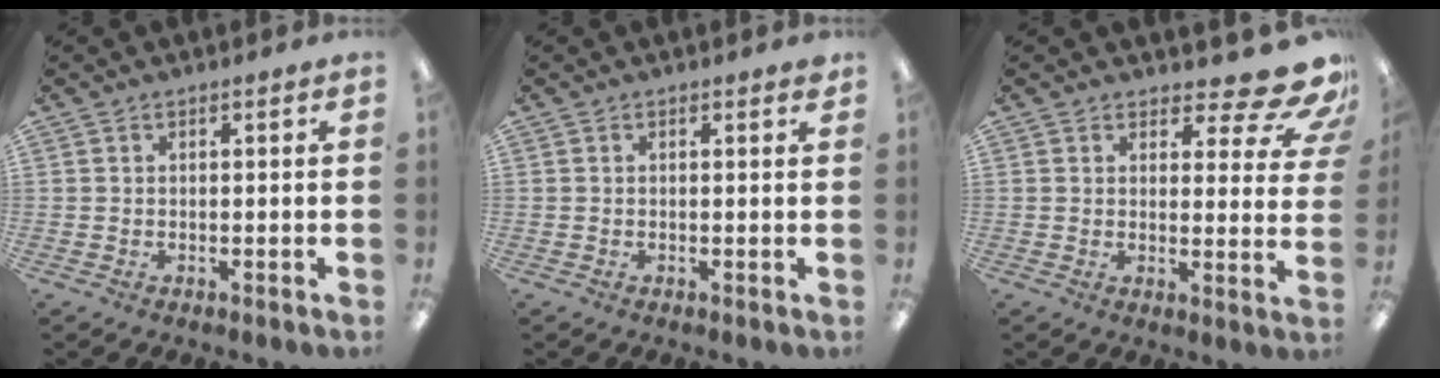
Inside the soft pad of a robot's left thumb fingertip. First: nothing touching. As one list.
[{"total": 0.5, "force": [0.5, 0.1, 0.3], "torque": [0.001, -0.002, 0.006]}, {"total": 10.4, "force": [7.8, 3.1, 6.1], "torque": [-0.068, -0.061, 0.137]}]